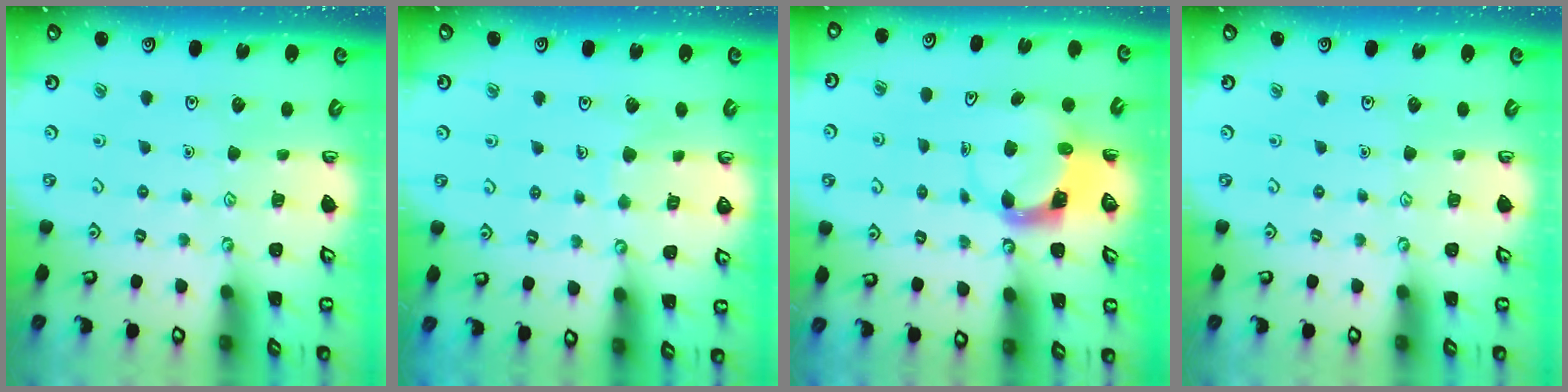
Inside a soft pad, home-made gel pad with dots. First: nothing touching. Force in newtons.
{"total": 4.4, "press": 4.4, "slide": 0.4}
{"total": 3.6, "press": 3.6, "slide": 0.5}
{"total": 0.0}